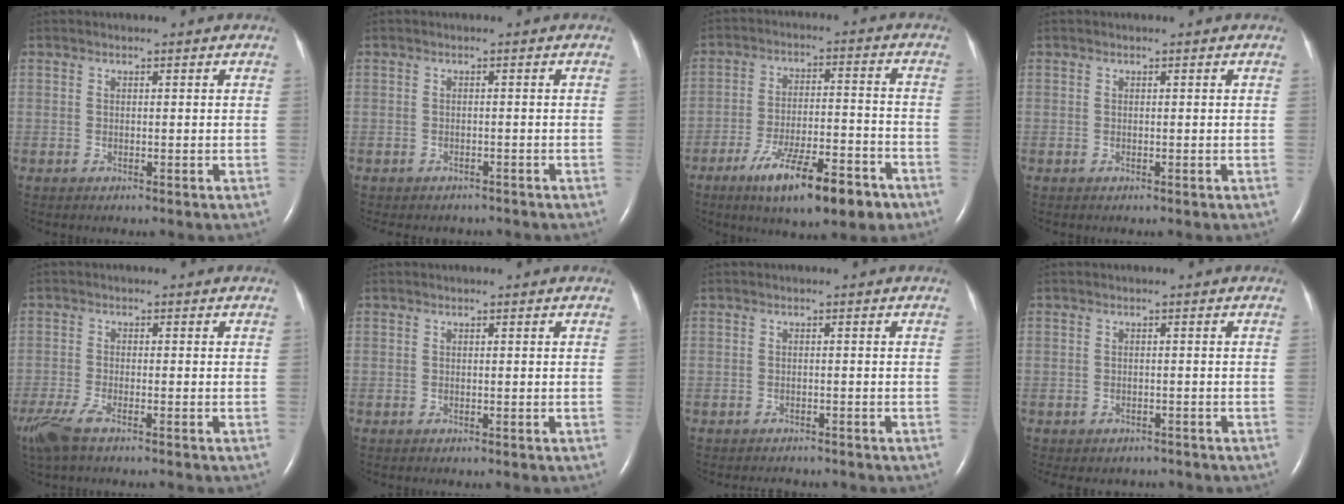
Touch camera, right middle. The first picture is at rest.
{"total": 4.8, "force": [-4.2, 2.0, 1.2], "torque": [-0.014, 0.003, -0.048]}
{"total": 13.5, "force": [-8.4, 3.1, 10.2], "torque": [-0.165, -0.006, -0.129]}
{"total": 0.0}
{"total": 5.7, "force": [-4.0, 1.0, 3.8], "torque": [-0.087, -0.017, -0.076]}
{"total": 0.0}
{"total": 2.7, "force": [-2.5, 0.7, 0.6], "torque": [-0.009, -0.005, -0.029]}
{"total": 4.1, "force": [-3.5, 2.0, 0.7], "torque": [-0.008, 0.007, -0.040]}